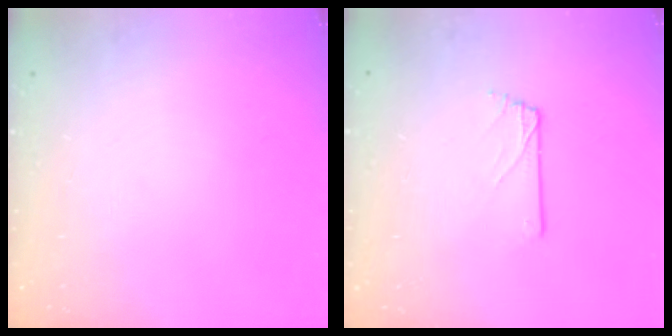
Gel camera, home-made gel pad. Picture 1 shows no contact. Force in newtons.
{"total": 0.6, "press": 0.6, "slide": 0.1}